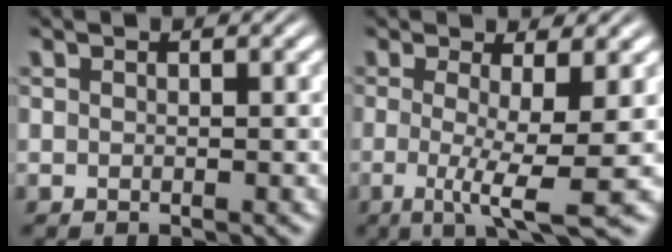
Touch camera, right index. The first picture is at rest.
{"total": 5.2, "force": [-2.5, 0.2, 4.6], "torque": [-0.091, -0.040, -0.026]}